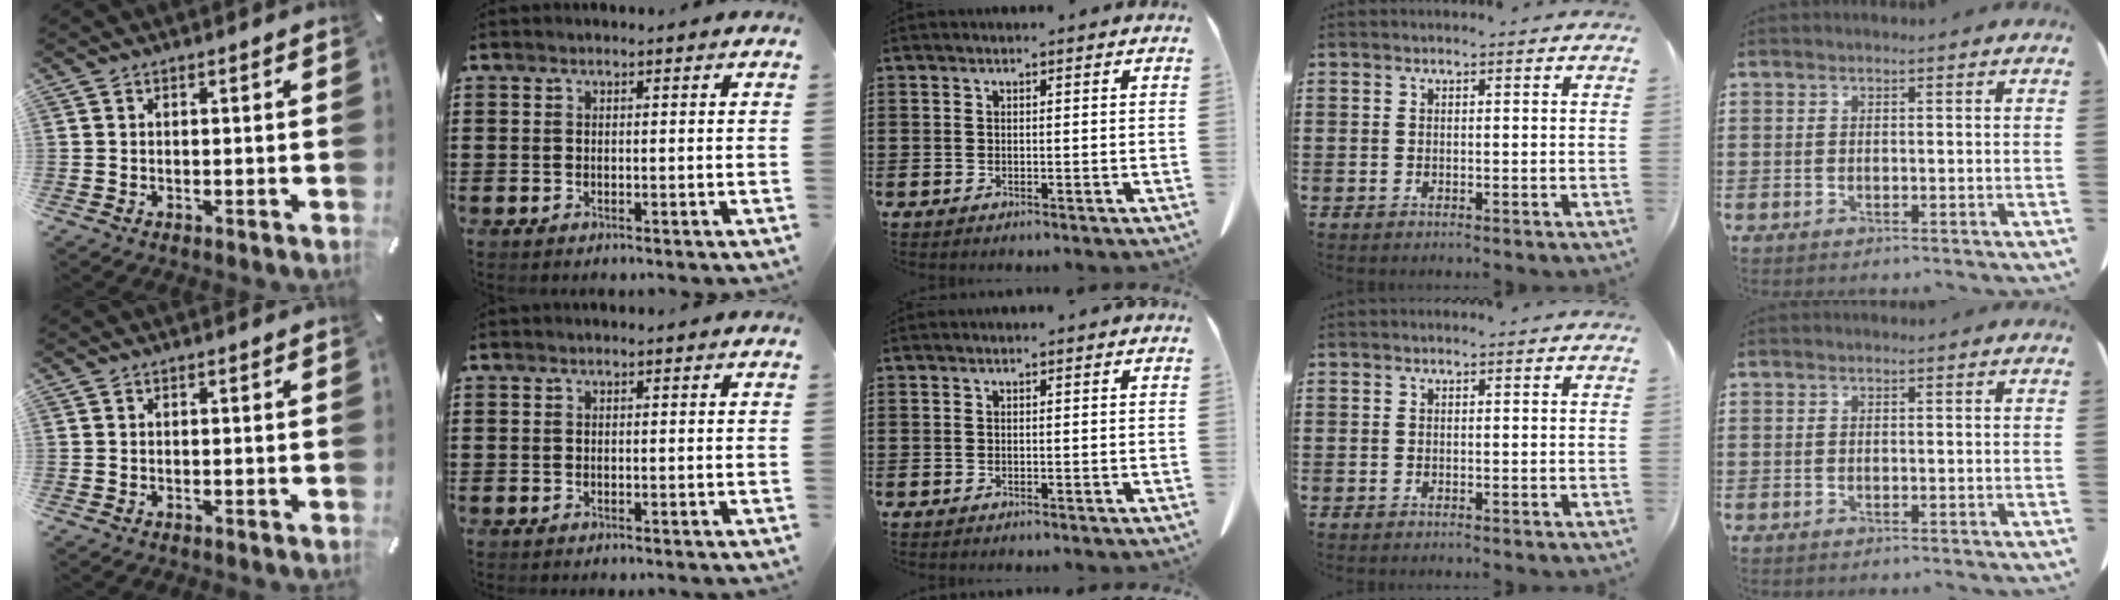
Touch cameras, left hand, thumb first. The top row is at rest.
{}